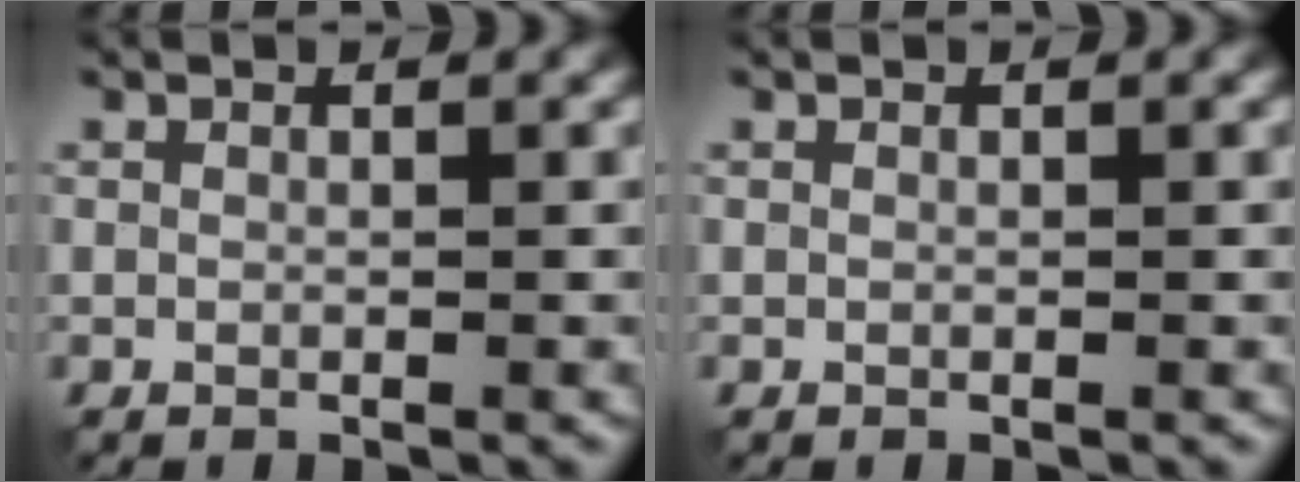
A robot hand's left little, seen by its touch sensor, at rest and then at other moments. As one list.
[{"total": 0.0}]